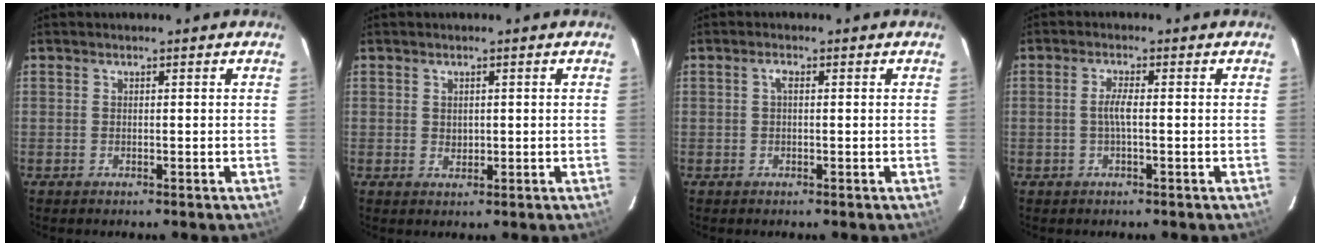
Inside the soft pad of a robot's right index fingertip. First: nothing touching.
{"total": 1.4, "force": [0.3, 1.2, 0.6], "torque": [-0.007, 0.001, 0.007]}
{"total": 1.2, "force": [0.2, 0.4, 1.1], "torque": [-0.022, 0.006, 0.000]}
{"total": 2.5, "force": [-0.3, 0.1, 2.5], "torque": [-0.051, 0.002, -0.006]}